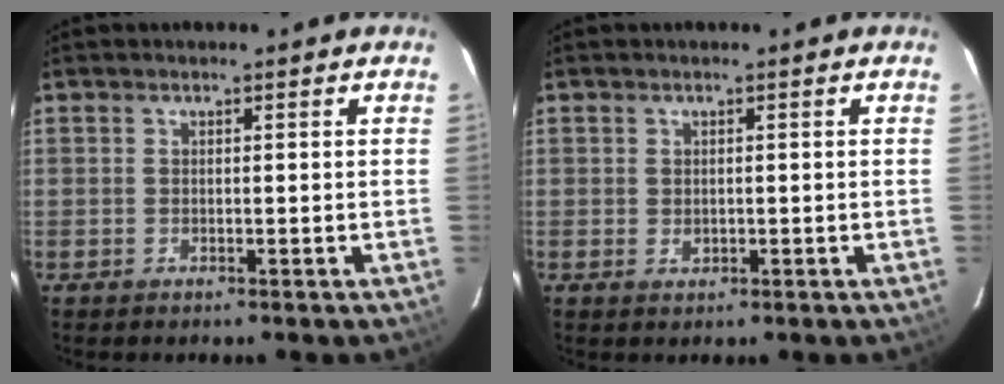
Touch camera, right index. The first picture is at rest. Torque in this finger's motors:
{"motor_torque": [0.00, 0.14, 0.01, 0.00]}